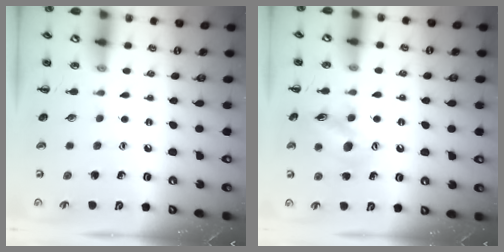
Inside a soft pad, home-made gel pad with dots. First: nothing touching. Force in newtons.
{"total": 12.5, "press": 12.3, "slide": 2.0}